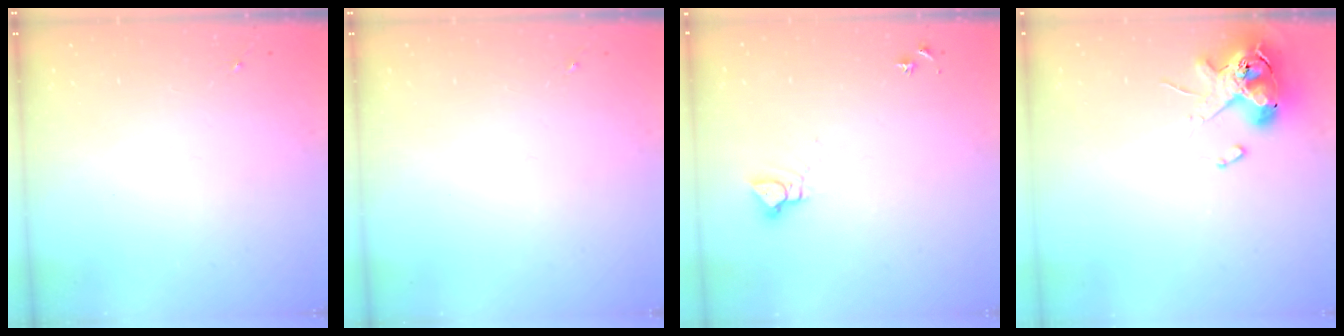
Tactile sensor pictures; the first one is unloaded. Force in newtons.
{"total": 0.0}
{"total": 4.4, "press": 4.3, "slide": 0.4}
{"total": 12.1, "press": 11.9, "slide": 1.9}